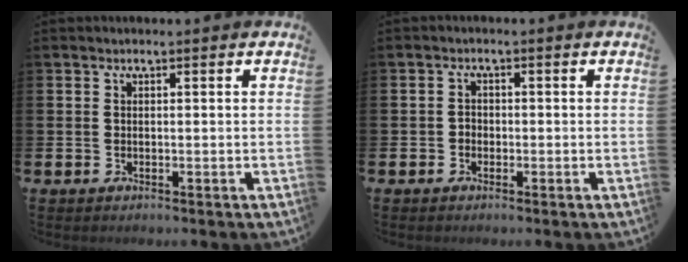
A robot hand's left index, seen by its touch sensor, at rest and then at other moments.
{"total": 1.3, "force": [-0.6, 1.1, 0.4], "torque": [-0.001, 0.001, -0.016]}